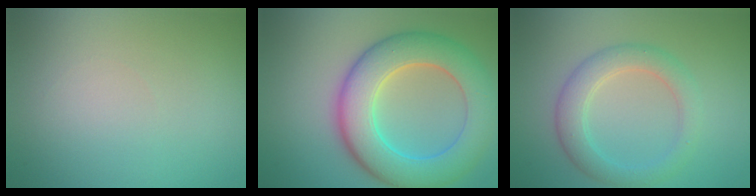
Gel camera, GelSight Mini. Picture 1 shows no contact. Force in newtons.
{"total": 9.2, "press": 9.2, "slide": 0.1}
{"total": 3.7, "press": 3.7, "slide": 0.2}